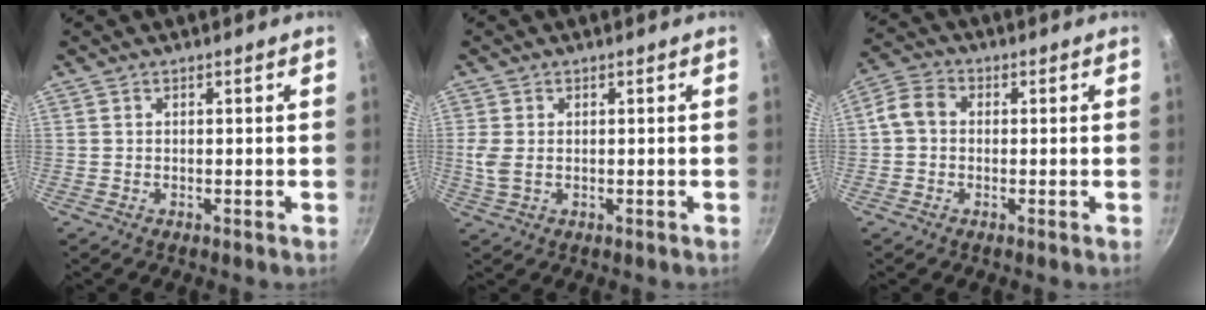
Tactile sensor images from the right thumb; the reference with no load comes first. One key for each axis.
{"total": 3.2, "fx": 0.1, "fy": 1.9, "fz": 2.6, "tx": -0.072, "ty": 0.002, "tz": 0.005}
{"total": 5.3, "fx": 0.1, "fy": 4.2, "fz": 3.2, "tx": -0.056, "ty": 0.018, "tz": -0.007}